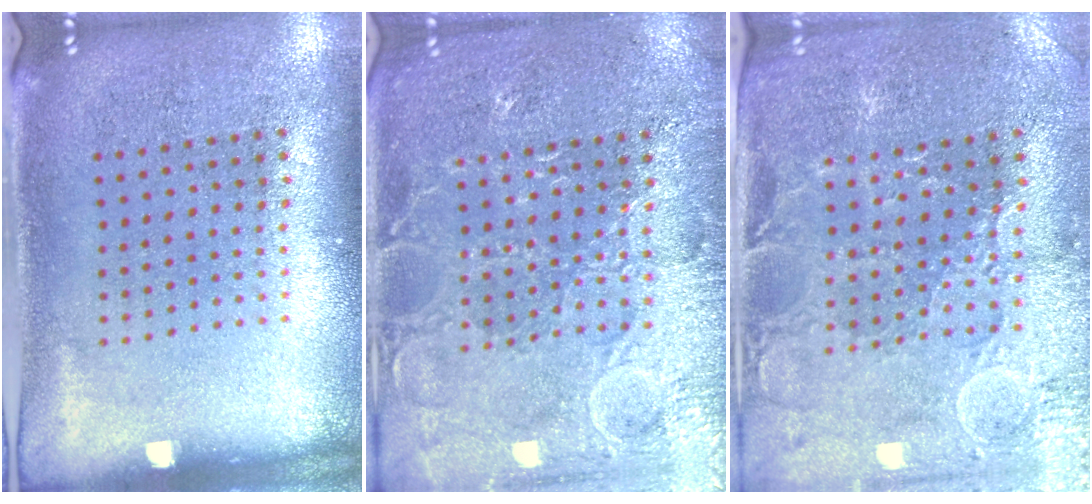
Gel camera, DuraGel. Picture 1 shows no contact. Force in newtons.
{"total": 5.1, "press": 5.0, "slide": 0.7}
{"total": 1.3, "press": 1.3, "slide": 0.4}